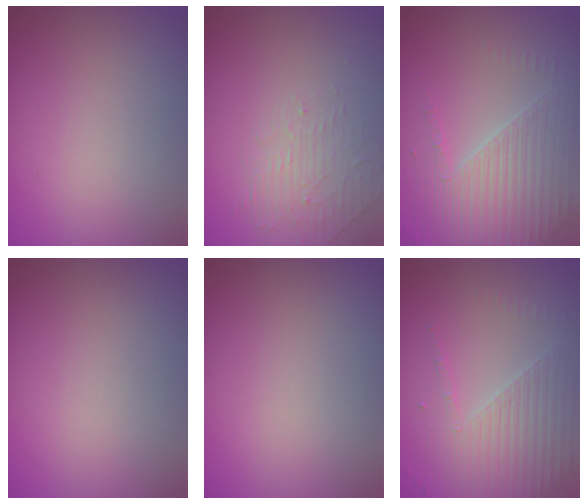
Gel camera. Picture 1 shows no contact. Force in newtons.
{"total": 2.0, "press": 0.9, "slide": 1.8}
{"total": 4.2, "press": 3.9, "slide": 1.4}
{"total": 0.0}
{"total": 0.0}
{"total": 3.6, "press": 3.3, "slide": 1.4}